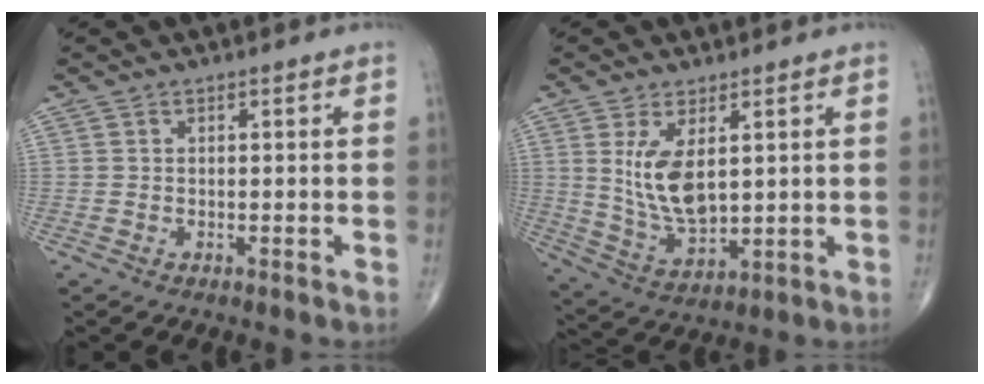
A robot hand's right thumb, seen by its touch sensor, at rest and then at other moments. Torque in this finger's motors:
{"motor_torque": [-0.41, 1.10, 0.79, 0.71, 0.10]}